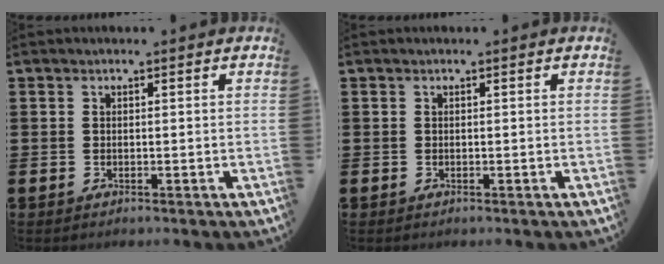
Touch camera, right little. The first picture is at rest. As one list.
[{"total": 0.0}]